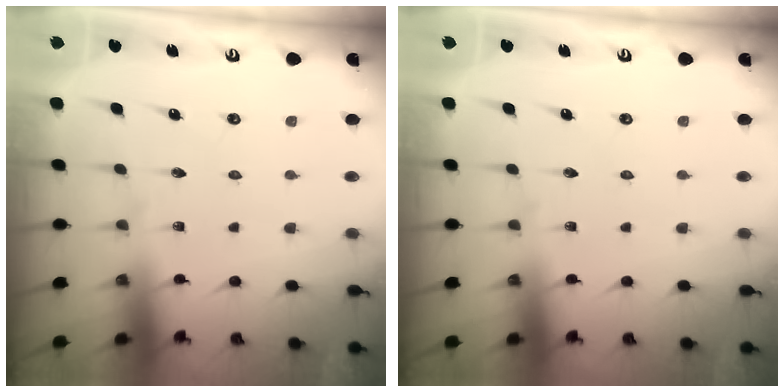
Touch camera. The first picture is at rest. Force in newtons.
{"total": 0.0}